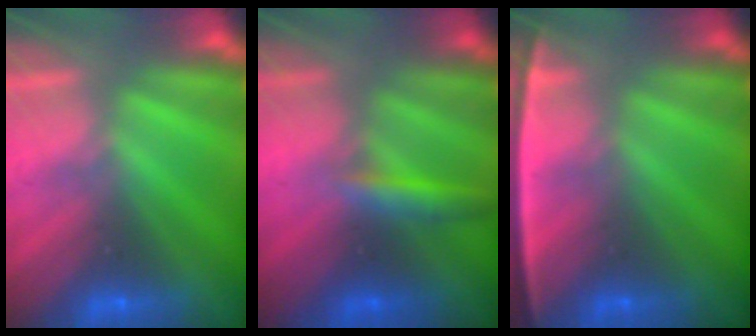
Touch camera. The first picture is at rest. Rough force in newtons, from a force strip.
{"total": 2.8}
{"total": 2.4}